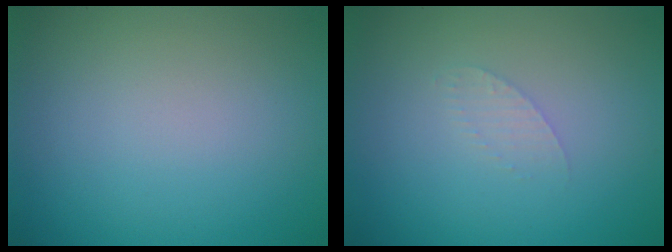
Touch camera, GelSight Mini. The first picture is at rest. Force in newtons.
{"total": 1.0, "press": 1.0, "slide": 0.1}